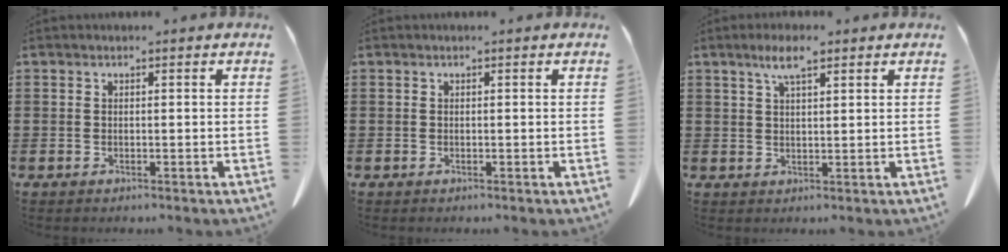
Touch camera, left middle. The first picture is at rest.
{"total": 0.0}
{"total": 4.4, "force": [2.7, 0.9, 3.2], "torque": [-0.070, 0.003, 0.049]}